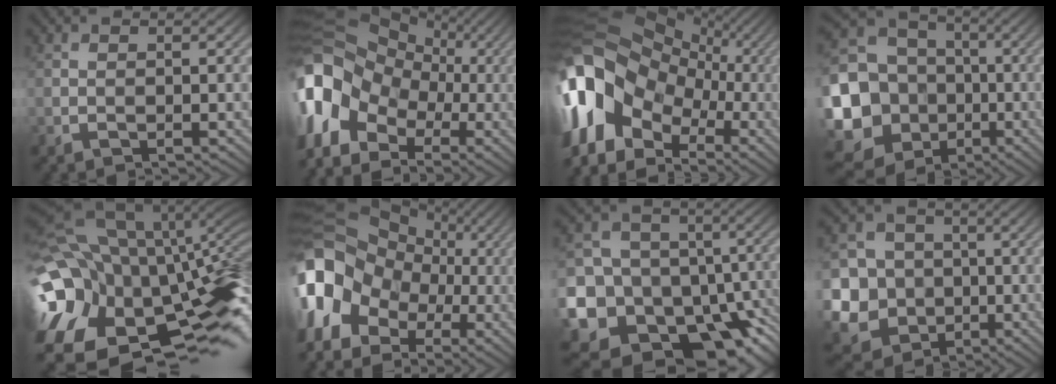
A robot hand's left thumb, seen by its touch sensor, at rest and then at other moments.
{"total": 16.7, "force": [-2.2, 13.3, 9.9], "torque": [-0.266, -0.007, -0.039]}
{"total": 20.0, "force": [-2.2, 15.4, 12.5], "torque": [-0.290, -0.003, -0.026]}
{"total": 22.7, "force": [-6.6, 20.0, 8.4], "torque": [-0.247, -0.017, -0.134]}
{"total": 20.2, "force": [-3.5, 13.4, 14.6], "torque": [-0.286, 0.010, -0.041]}
{"total": 18.2, "force": [-2.6, 15.1, 9.8], "torque": [-0.251, -0.006, -0.061]}
{"total": 21.3, "force": [-11.4, 16.0, 8.3], "torque": [-0.197, -0.059, -0.174]}
{"total": 14.1, "force": [-3.9, 12.9, 4.3], "torque": [-0.160, -0.033, -0.082]}